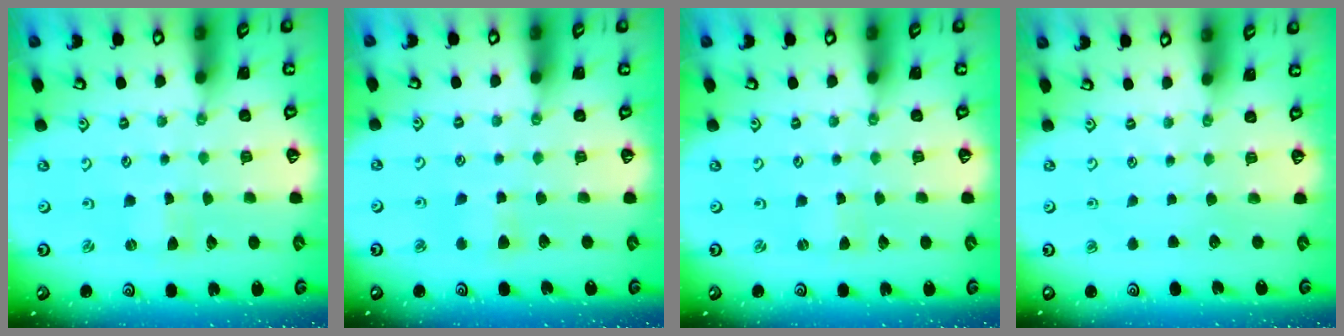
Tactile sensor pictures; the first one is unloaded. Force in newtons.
{"total": 4.3, "press": 4.3, "slide": 0.6}
{"total": 0.0}
{"total": 0.0}